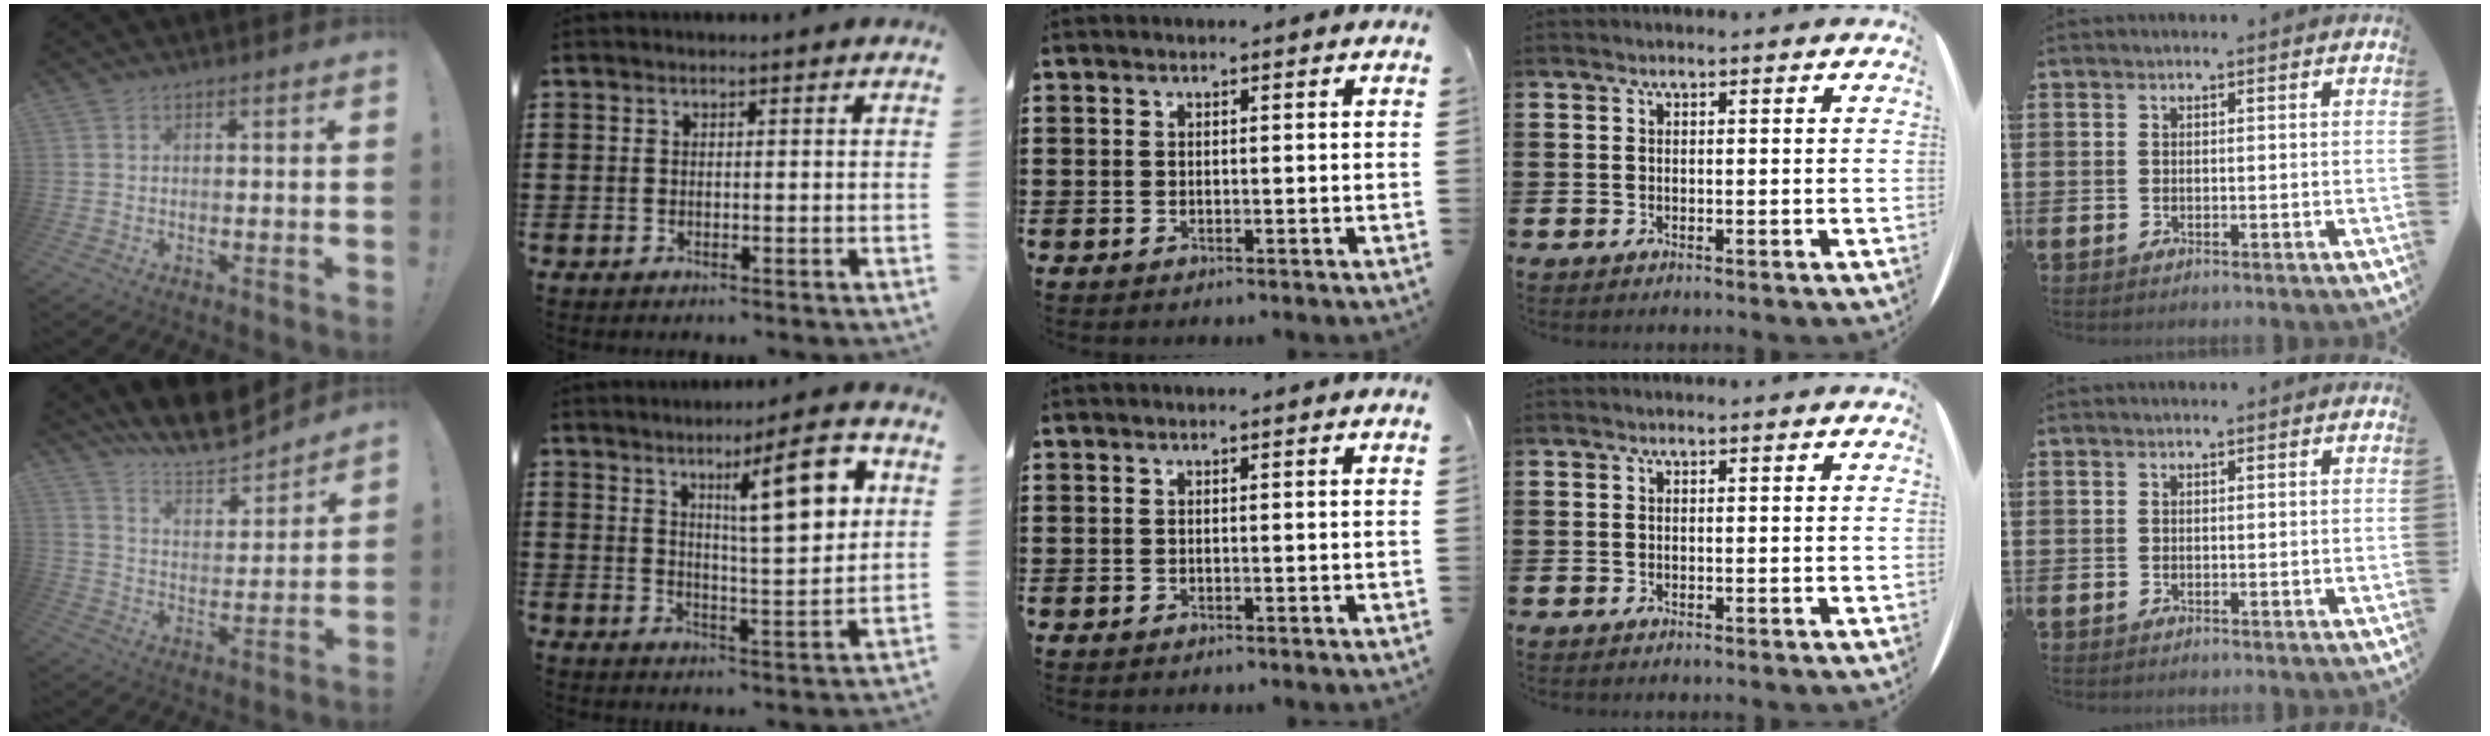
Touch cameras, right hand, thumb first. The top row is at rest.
{"thumb": {"total": 12.0, "force": [11.1, 2.9, 3.6], "torque": [-0.079, -0.096, 0.196]}, "index": {"total": 11.9, "force": [5.4, 2.8, 10.3], "torque": [-0.157, -0.017, 0.081]}}